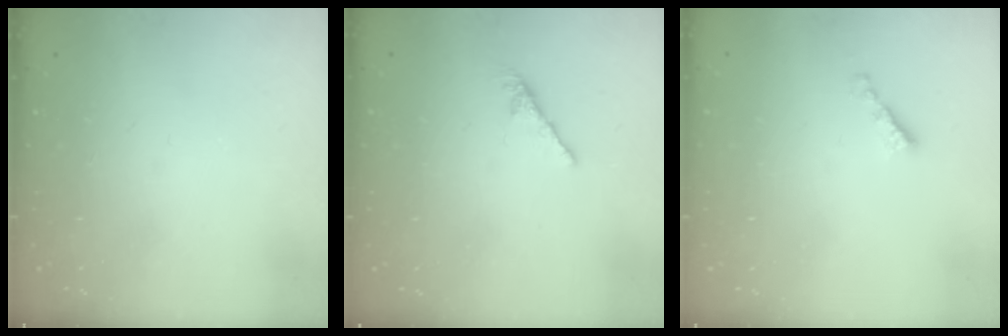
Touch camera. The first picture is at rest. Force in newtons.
{"total": 0.0}
{"total": 2.1, "press": 2.0, "slide": 0.7}